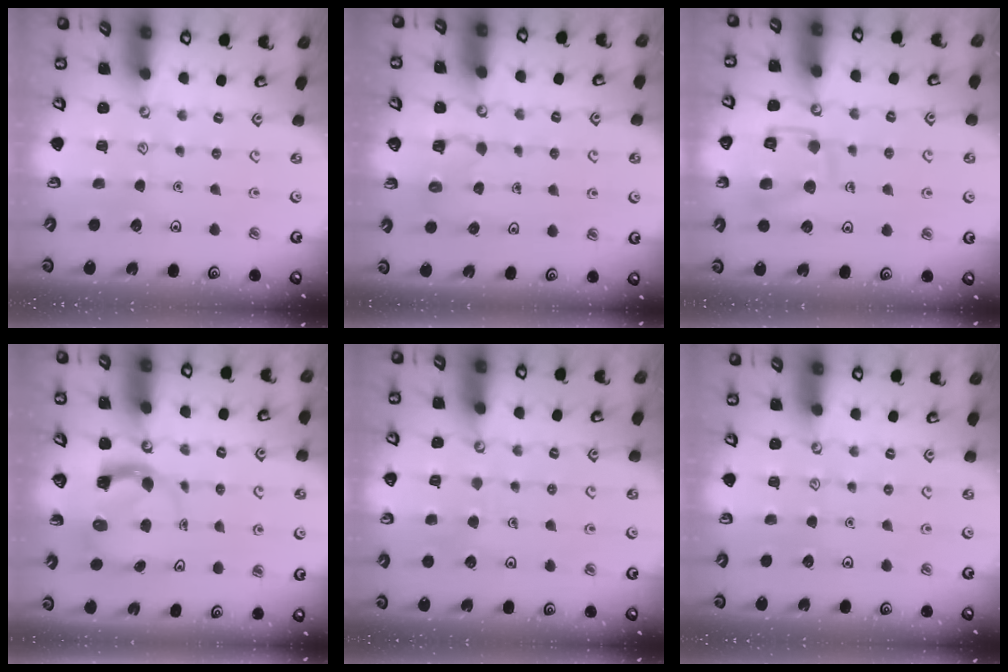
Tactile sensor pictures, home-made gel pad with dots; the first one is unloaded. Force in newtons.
{"total": 3.1, "press": 3.1, "slide": 0.6}
{"total": 11.7, "press": 11.7, "slide": 0.7}
{"total": 3.7, "press": 3.6, "slide": 0.5}
{"total": 4.0, "press": 3.9, "slide": 0.3}
{"total": 0.0}